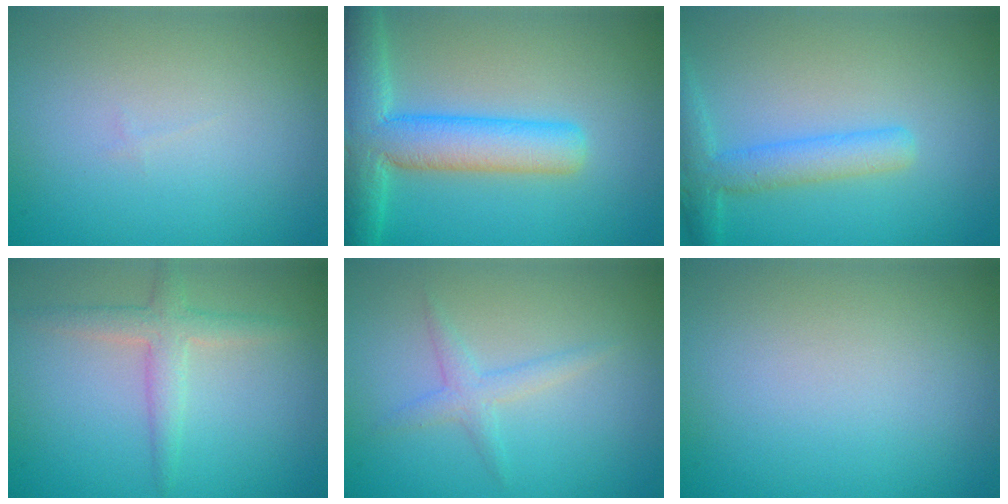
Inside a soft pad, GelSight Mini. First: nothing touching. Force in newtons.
{"total": 7.7, "press": 7.7, "slide": 0.4}
{"total": 3.5, "press": 3.5, "slide": 0.2}
{"total": 2.6, "press": 2.6, "slide": 0.0}
{"total": 1.8, "press": 1.8, "slide": 0.1}
{"total": 0.0}